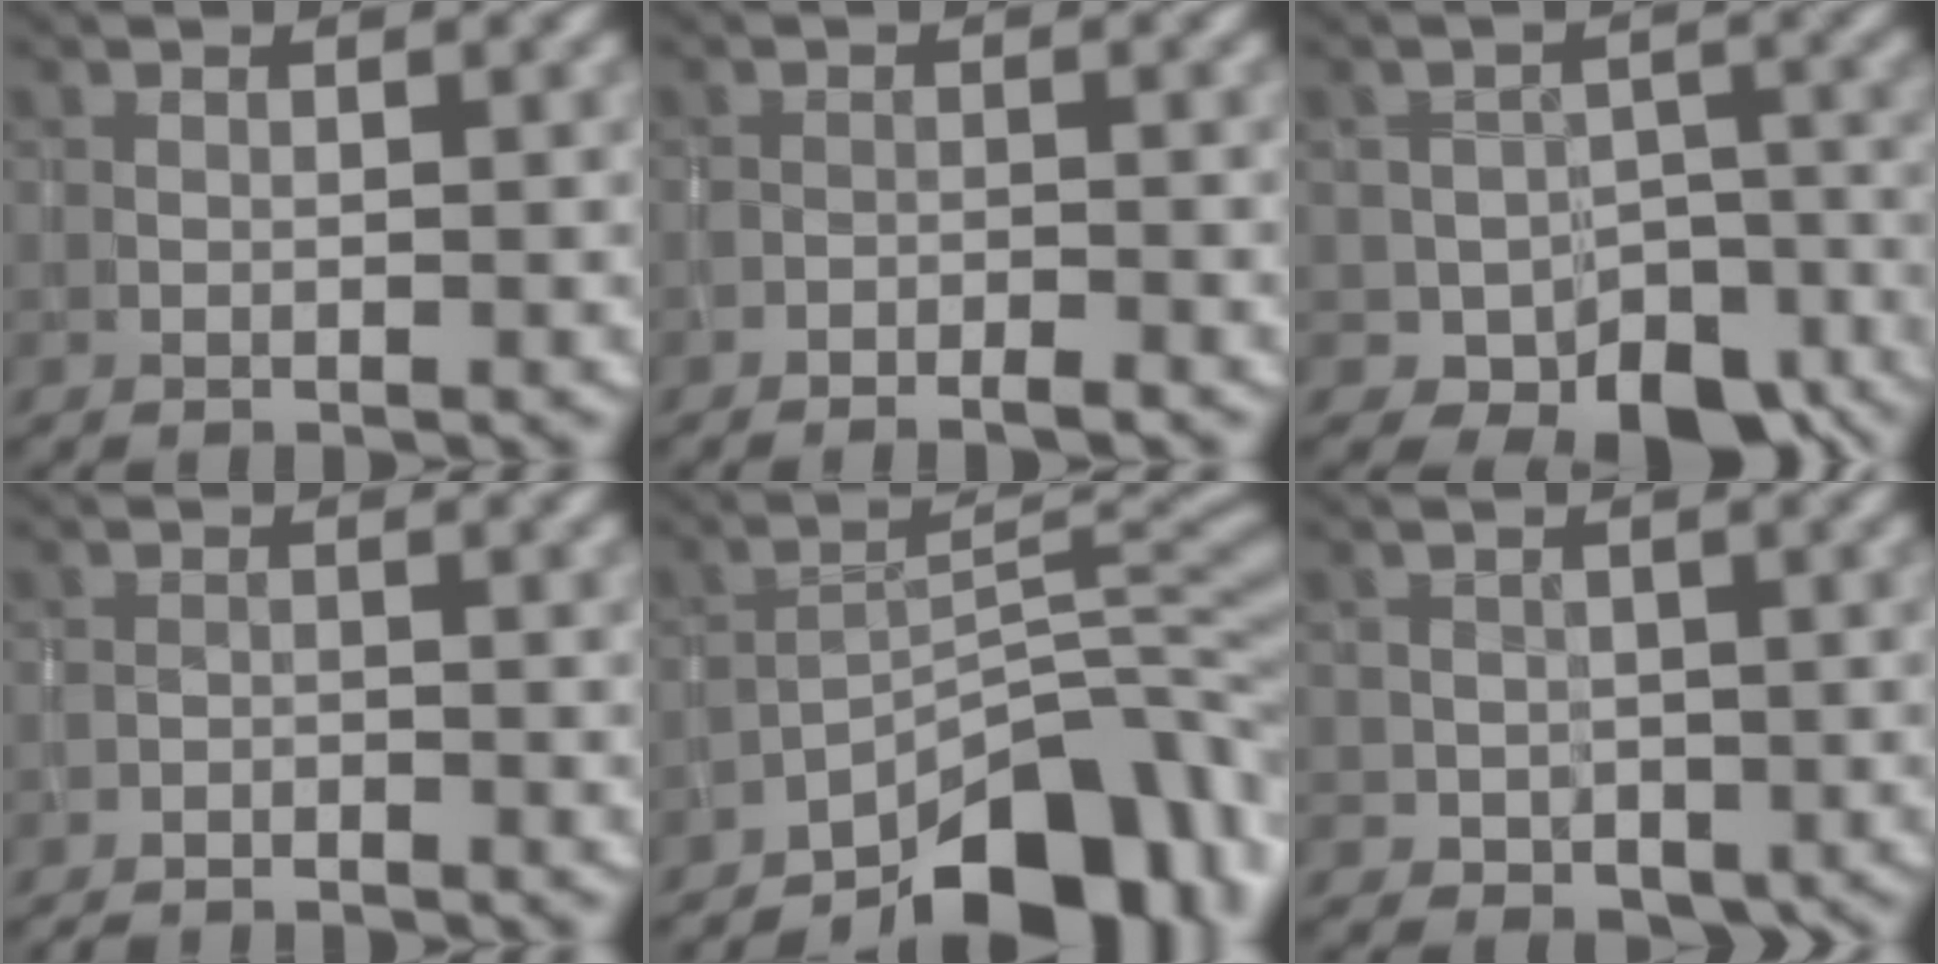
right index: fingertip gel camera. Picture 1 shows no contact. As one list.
[{"total": 1.5, "force": [-1.4, 0.2, 0.6], "torque": [-0.009, -0.002, -0.025]}, {"total": 7.1, "force": [-4.3, 4.3, 3.6], "torque": [-0.040, -0.009, -0.065]}, {"total": 1.8, "force": [-1.8, 0.0, -0.1], "torque": [0.001, -0.002, -0.032]}, {"total": 10.2, "force": [-7.8, 3.3, 5.7], "torque": [-0.059, 0.013, -0.138]}, {"total": 2.2, "force": [-0.3, 2.0, 0.7], "torque": [-0.004, -0.003, -0.003]}]